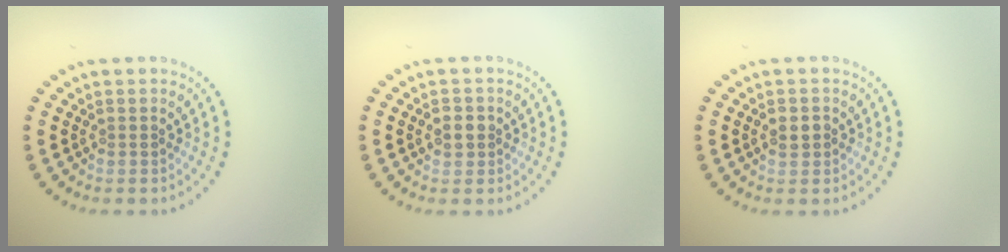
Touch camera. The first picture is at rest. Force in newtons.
{"total": 1.6, "press": 1.5, "slide": 0.3}
{"total": 1.4, "press": 1.3, "slide": 0.2}